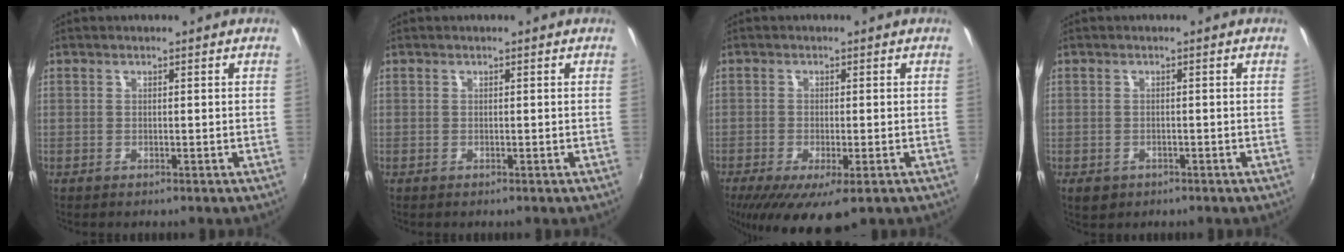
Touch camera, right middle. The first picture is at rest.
{"total": 0.0}
{"total": 10.1, "force": [-5.8, 2.8, 7.7], "torque": [-0.155, -0.040, -0.088]}
{"total": 2.9, "force": [-1.4, 2.2, 1.2], "torque": [-0.028, -0.007, -0.017]}